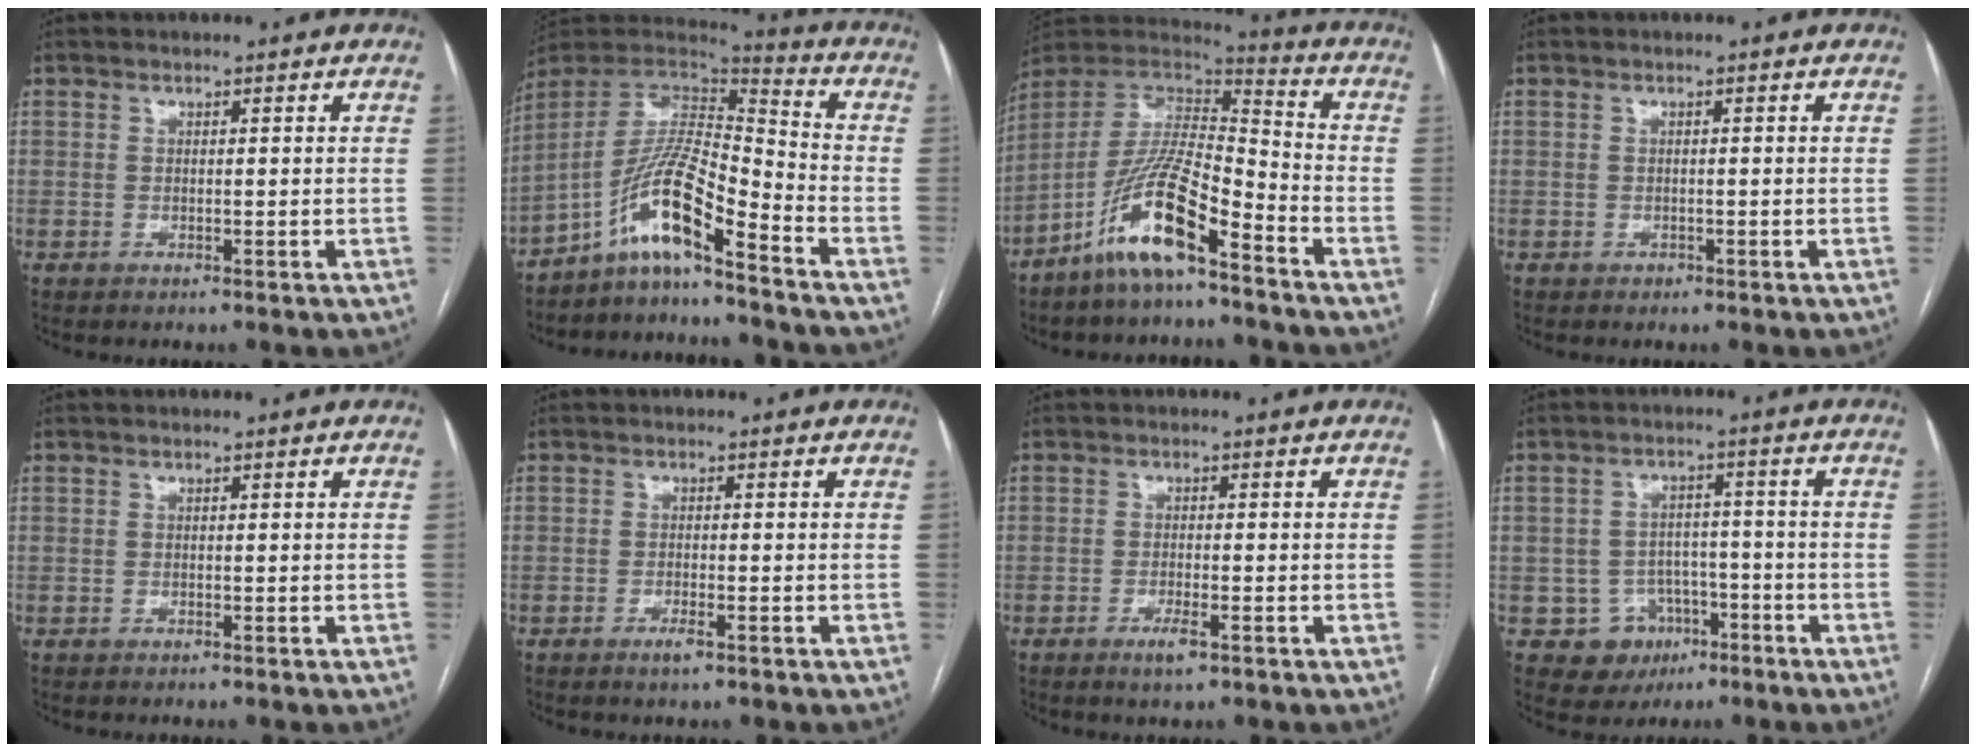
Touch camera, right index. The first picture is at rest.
{"total": 11.8, "force": [-8.1, 1.1, 8.6], "torque": [-0.164, 0.022, -0.149]}
{"total": 14.1, "force": [-9.0, 2.5, 10.6], "torque": [-0.212, 0.003, -0.168]}
{"total": 0.6, "force": [-0.3, 0.5, 0.1], "torque": [-0.006, 0.003, -0.004]}
{"total": 0.0}
{"total": 1.9, "force": [-1.2, 0.3, 1.4], "torque": [-0.026, -0.002, -0.018]}
{"total": 2.7, "force": [-1.5, 0.4, 2.2], "torque": [-0.040, -0.003, -0.025]}
{"total": 6.7, "force": [-2.9, 6.0, 0.9], "torque": [-0.005, 0.015, -0.035]}